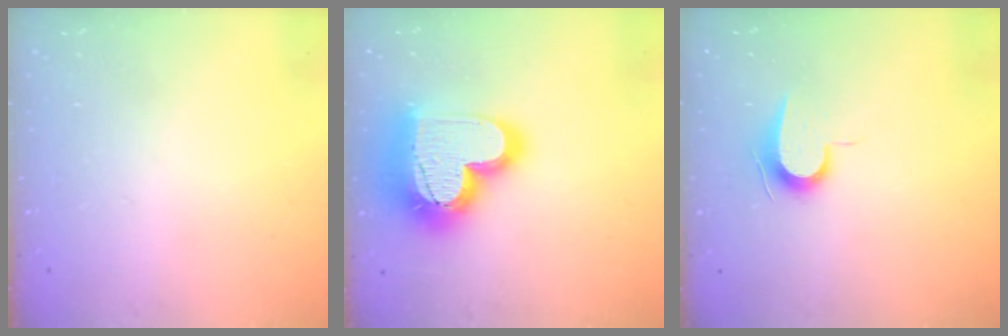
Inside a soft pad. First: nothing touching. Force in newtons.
{"total": 25.3, "press": 25.2, "slide": 2.1}
{"total": 7.2, "press": 7.2, "slide": 0.7}